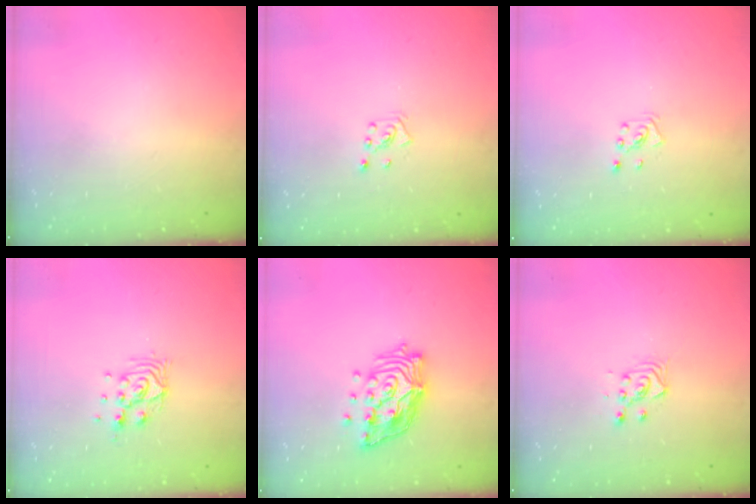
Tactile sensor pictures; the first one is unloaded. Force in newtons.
{"total": 2.8, "press": 2.8, "slide": 0.2}
{"total": 2.1, "press": 2.0, "slide": 0.3}
{"total": 8.4, "press": 8.4, "slide": 0.6}
{"total": 14.9, "press": 14.8, "slide": 1.7}
{"total": 3.6, "press": 3.4, "slide": 1.2}